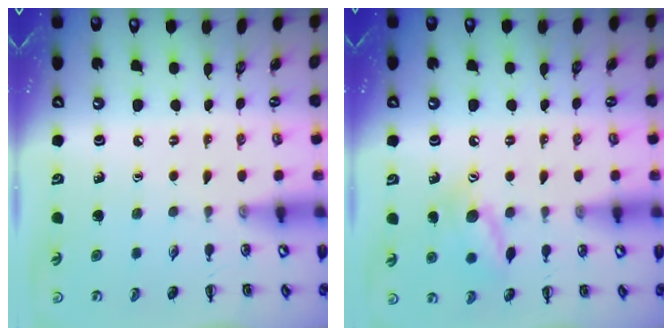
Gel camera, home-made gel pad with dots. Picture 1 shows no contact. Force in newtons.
{"total": 11.4, "press": 11.4, "slide": 0.6}